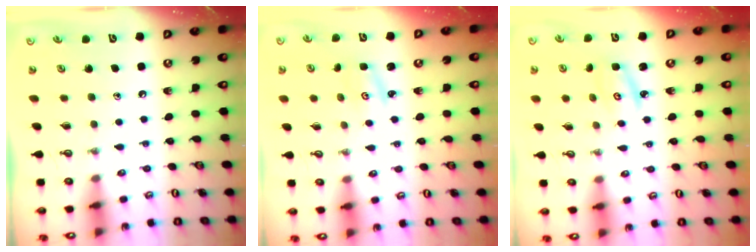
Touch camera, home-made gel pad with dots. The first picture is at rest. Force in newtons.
{"total": 2.1, "press": 2.1, "slide": 0.3}
{"total": 2.4, "press": 2.4, "slide": 0.2}